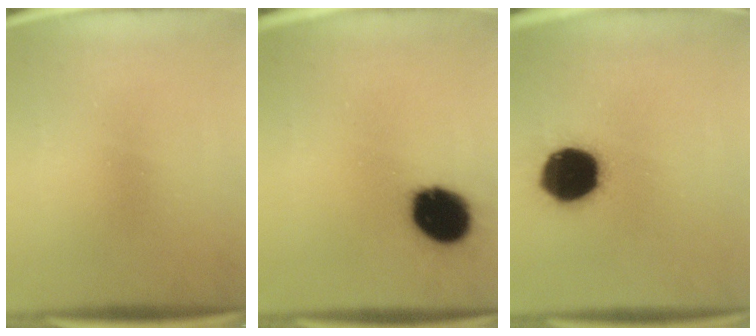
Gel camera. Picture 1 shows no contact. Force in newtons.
{"total": 15.0}
{"total": 19.1}